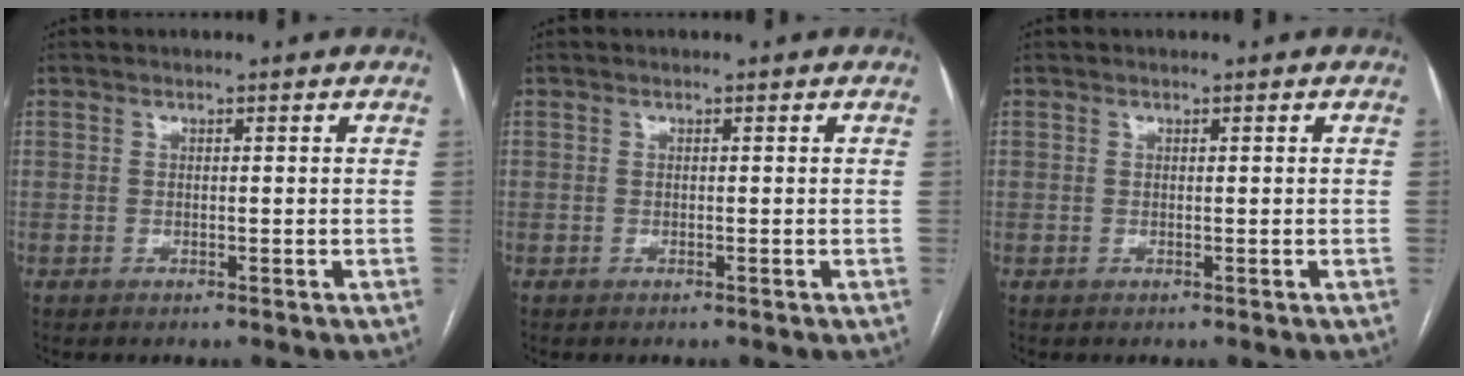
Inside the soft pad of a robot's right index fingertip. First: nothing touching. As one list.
[{"total": 0.0}, {"total": 0.0}]